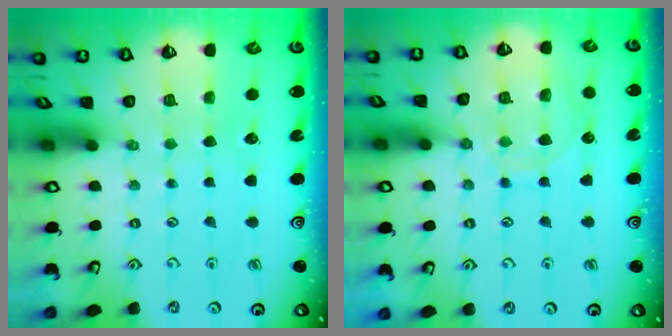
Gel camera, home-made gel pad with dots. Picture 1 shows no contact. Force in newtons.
{"total": 11.0, "press": 11.0, "slide": 1.1}